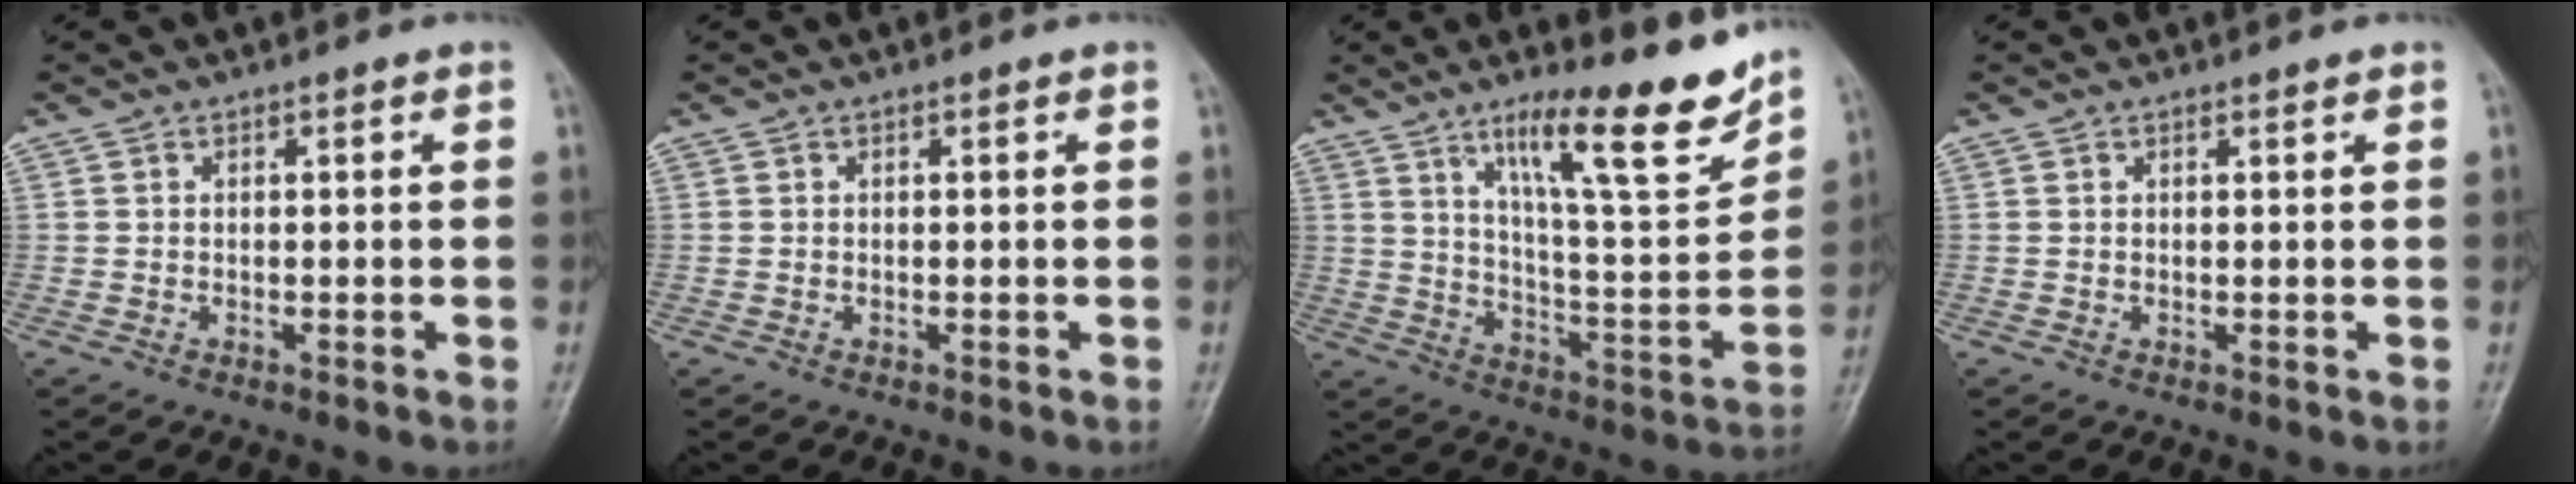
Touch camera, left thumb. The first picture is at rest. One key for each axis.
{"total": 0.0}
{"total": 18.1, "fx": 12.3, "fy": 3.4, "fz": 12.9, "tx": -0.171, "ty": -0.077, "tz": 0.203}
{"total": 0.6, "fx": 0.5, "fy": 0.1, "fz": 0.4, "tx": -0.007, "ty": -0.003, "tz": 0.007}